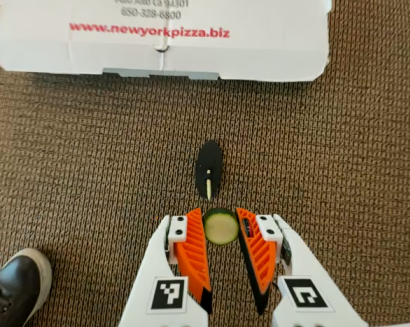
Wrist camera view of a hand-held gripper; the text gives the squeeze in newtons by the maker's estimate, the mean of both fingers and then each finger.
{"total": 7.3, "left": 7.0, "right": 7.5}